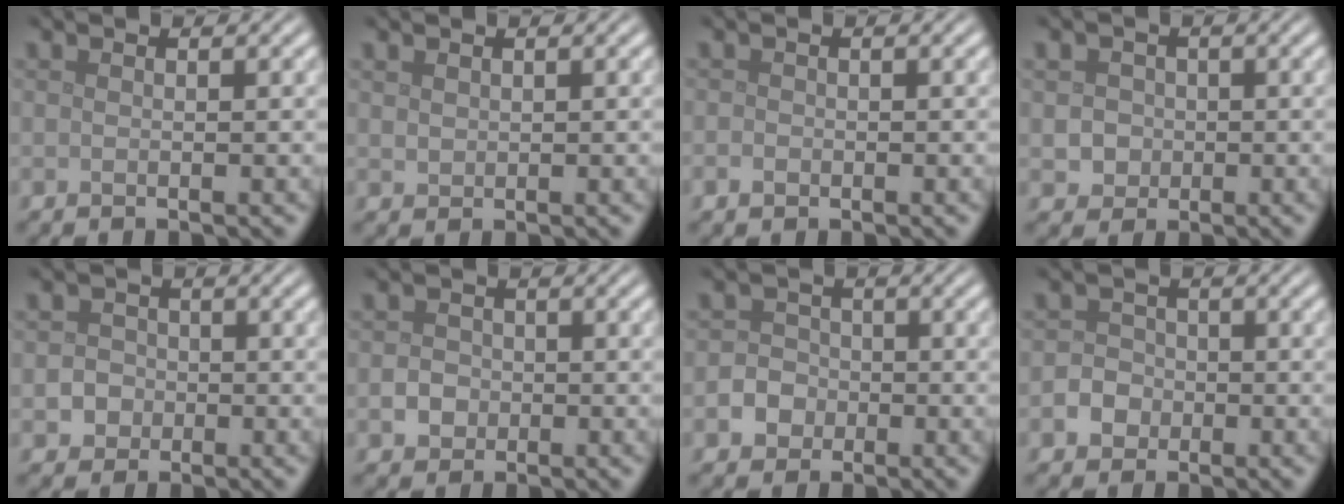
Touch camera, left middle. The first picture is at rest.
{"total": 0.9, "force": [0.6, 0.6, 0.2], "torque": [-0.008, -0.002, 0.015]}
{"total": 0.9, "force": [-0.4, 0.8, 0.3], "torque": [-0.003, -0.004, -0.010]}
{"total": 2.9, "force": [0.2, 2.7, 1.0], "torque": [-0.003, 0.009, 0.000]}
{"total": 2.2, "force": [-0.4, 2.0, 0.7], "torque": [0.012, 0.001, -0.017]}
{"total": 1.8, "force": [-0.4, 1.6, 0.7], "torque": [0.000, -0.001, -0.012]}
{"total": 3.0, "force": [-1.0, 2.7, 0.8], "torque": [0.009, 0.002, -0.027]}
{"total": 2.6, "force": [-0.9, 2.3, 0.7], "torque": [0.005, 0.004, -0.024]}